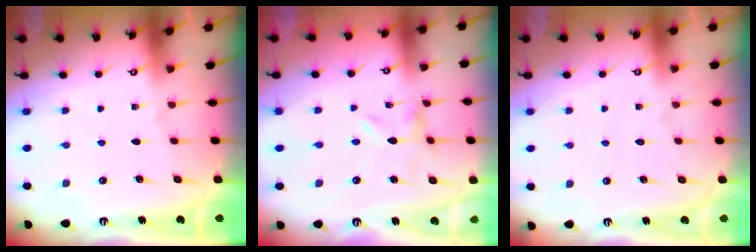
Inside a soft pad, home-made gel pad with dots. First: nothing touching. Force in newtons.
{"total": 0.0}
{"total": 1.6, "press": 1.6, "slide": 0.2}